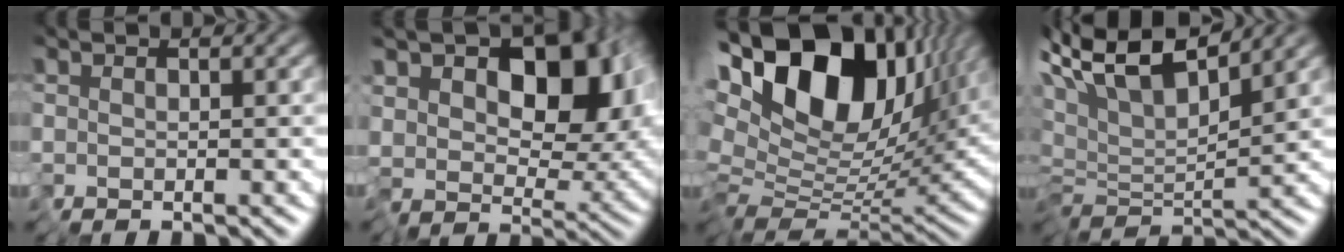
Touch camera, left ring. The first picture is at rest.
{"total": 11.3, "force": [3.8, 6.9, 8.2], "torque": [-0.107, 0.001, 0.059]}
{"total": 17.4, "force": [8.0, 9.7, 12.1], "torque": [-0.254, 0.039, 0.139]}
{"total": 8.0, "force": [4.9, 1.7, 6.1], "torque": [-0.127, 0.018, 0.083]}